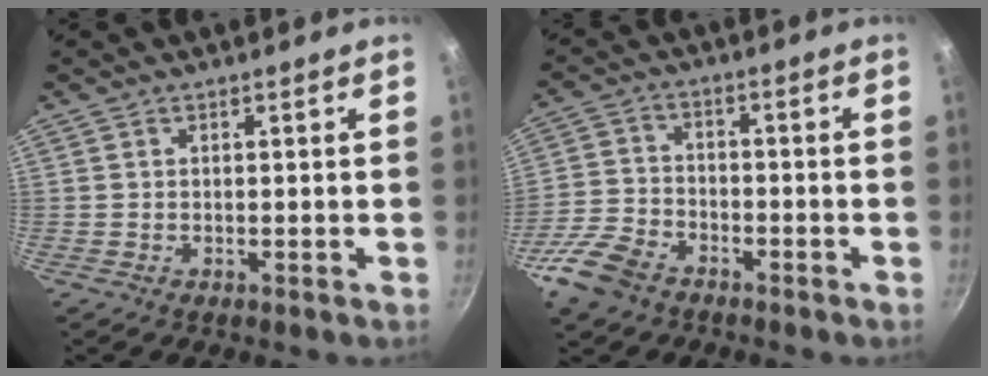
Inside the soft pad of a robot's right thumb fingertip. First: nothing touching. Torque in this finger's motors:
{"motor_torque": [1.33, 0.43, 0.44, -1.16, 0.06]}